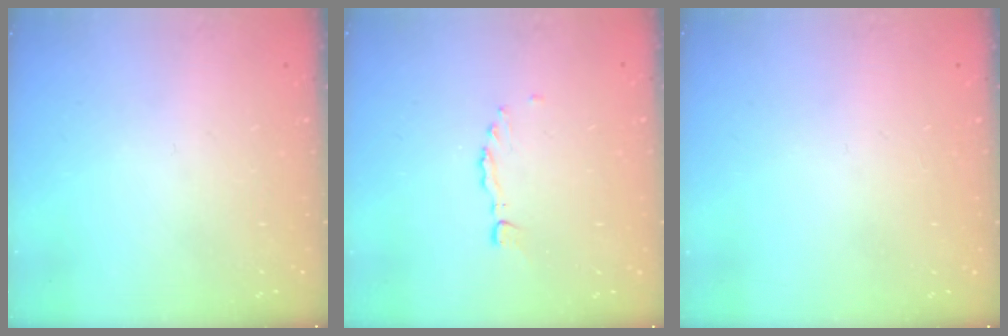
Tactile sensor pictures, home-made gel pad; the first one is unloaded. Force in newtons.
{"total": 0.0}
{"total": 0.0}